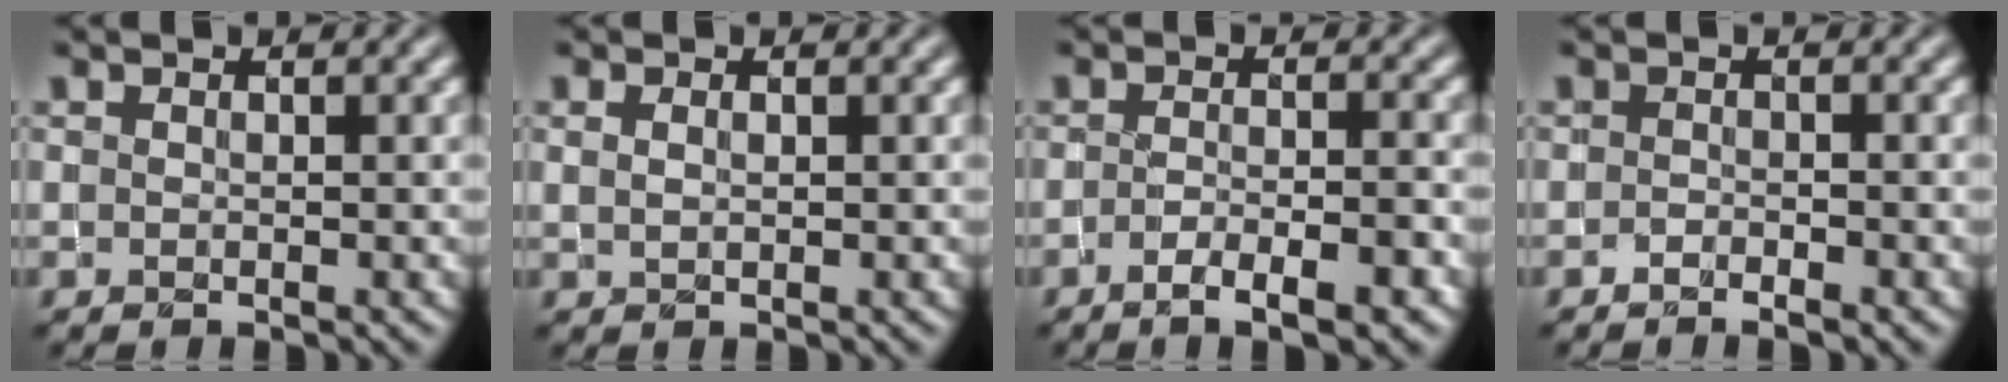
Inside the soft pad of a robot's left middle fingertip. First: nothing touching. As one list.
[{"total": 1.0, "force": [0.3, 0.6, 0.7], "torque": [-0.018, -0.001, 0.009]}, {"total": 3.9, "force": [-2.1, 0.9, 3.2], "torque": [-0.053, 0.000, -0.035]}, {"total": 1.1, "force": [-0.9, 0.2, 0.6], "torque": [-0.014, 0.000, -0.017]}]